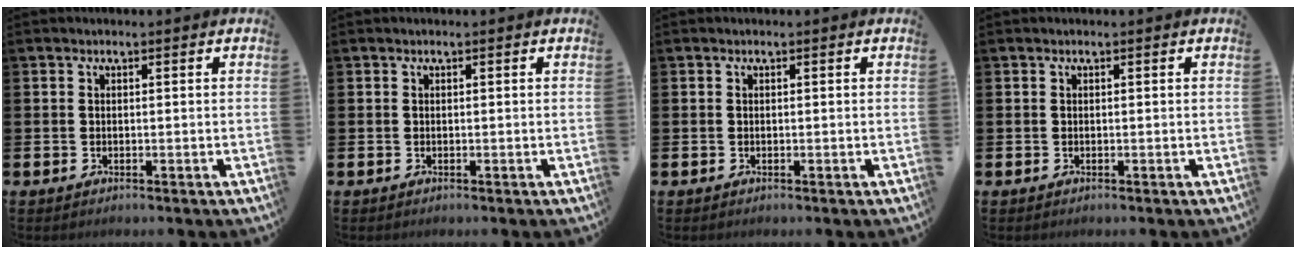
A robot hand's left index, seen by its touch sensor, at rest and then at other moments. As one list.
[{"total": 0.0}, {"total": 0.0}, {"total": 0.0}]